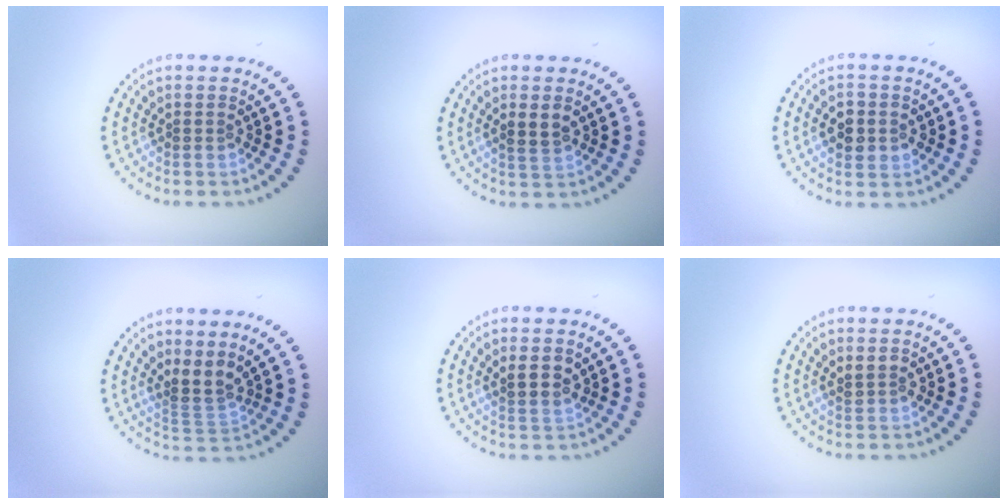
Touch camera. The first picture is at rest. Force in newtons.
{"total": 1.8, "press": 1.8, "slide": 0.5}
{"total": 2.8, "press": 2.8, "slide": 0.4}
{"total": 2.7, "press": 1.9, "slide": 1.9}
{"total": 2.3, "press": 2.1, "slide": 0.9}
{"total": 1.4, "press": 1.3, "slide": 0.4}